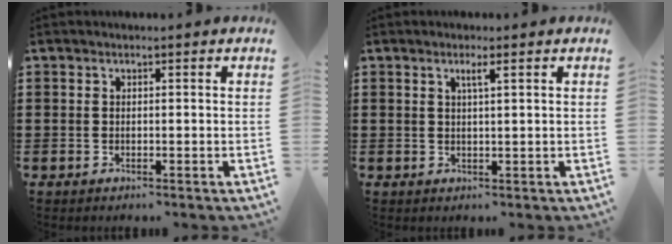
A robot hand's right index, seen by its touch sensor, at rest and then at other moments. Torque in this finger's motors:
{"motor_torque": [0.18, -0.18, 0.03, 0.02]}